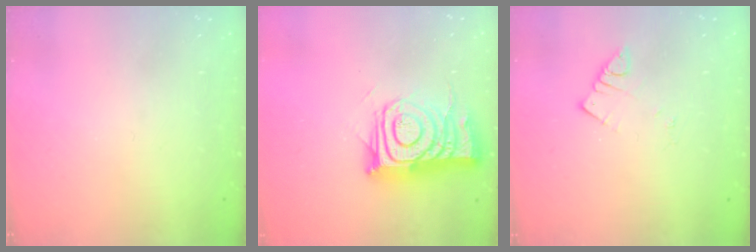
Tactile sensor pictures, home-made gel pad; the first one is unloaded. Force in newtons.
{"total": 11.6, "press": 11.5, "slide": 1.0}
{"total": 2.6, "press": 2.6, "slide": 0.1}